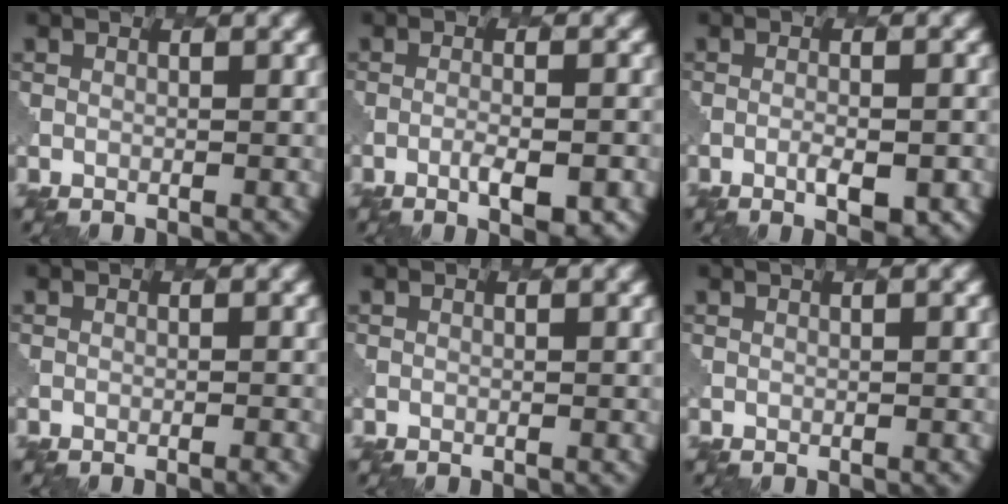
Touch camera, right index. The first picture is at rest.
{"total": 3.4, "force": [-1.4, 0.8, 2.9], "torque": [-0.051, -0.001, -0.020]}
{"total": 3.0, "force": [-1.2, 0.9, 2.7], "torque": [-0.049, -0.005, -0.012]}
{"total": 1.1, "force": [-0.7, 0.2, 0.9], "torque": [-0.004, 0.002, -0.011]}
{"total": 0.0}
{"total": 1.1, "force": [0.5, 0.3, 0.9], "torque": [-0.010, -0.003, 0.008]}